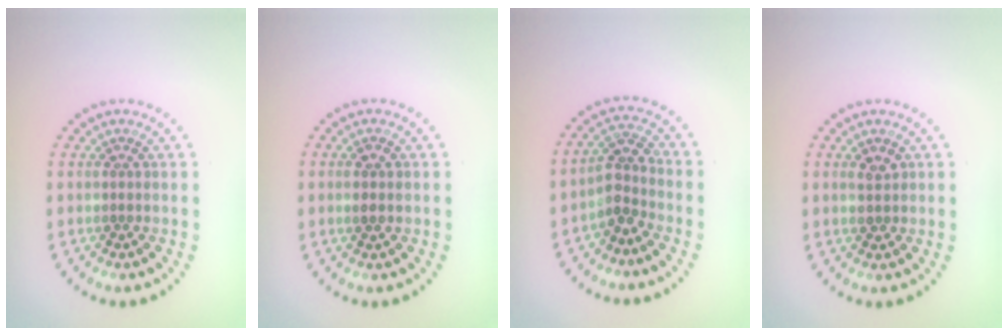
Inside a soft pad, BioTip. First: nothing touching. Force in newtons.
{"total": 1.4, "press": 1.3, "slide": 0.4}
{"total": 2.5, "press": 1.9, "slide": 1.6}
{"total": 1.5, "press": 1.5, "slide": 0.2}